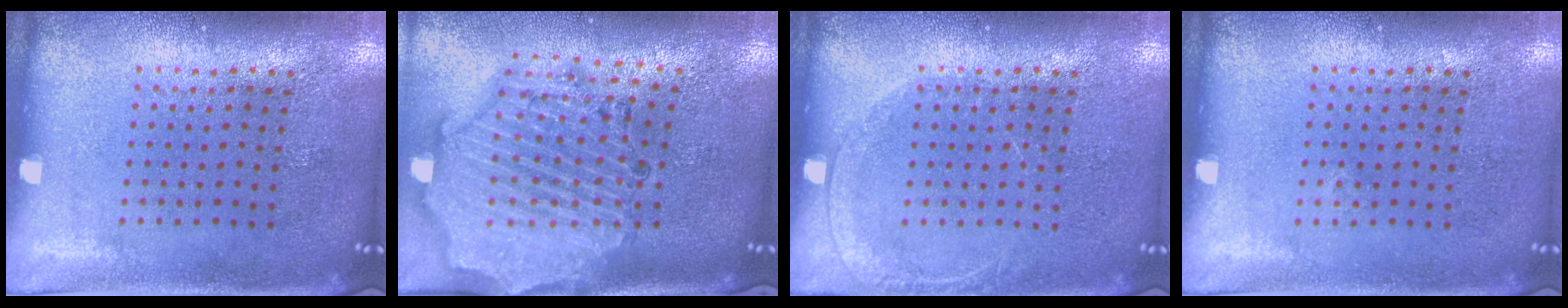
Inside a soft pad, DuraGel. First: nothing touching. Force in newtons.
{"total": 2.4, "press": 2.3, "slide": 0.7}
{"total": 1.2, "press": 1.1, "slide": 0.1}
{"total": 0.0}